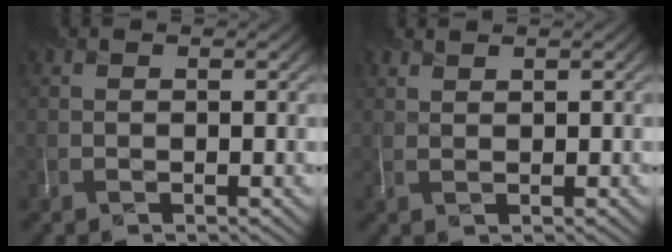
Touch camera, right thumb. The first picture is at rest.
{"total": 1.1, "force": [1.1, 0.0, -0.2], "torque": [0.001, 0.006, 0.022]}